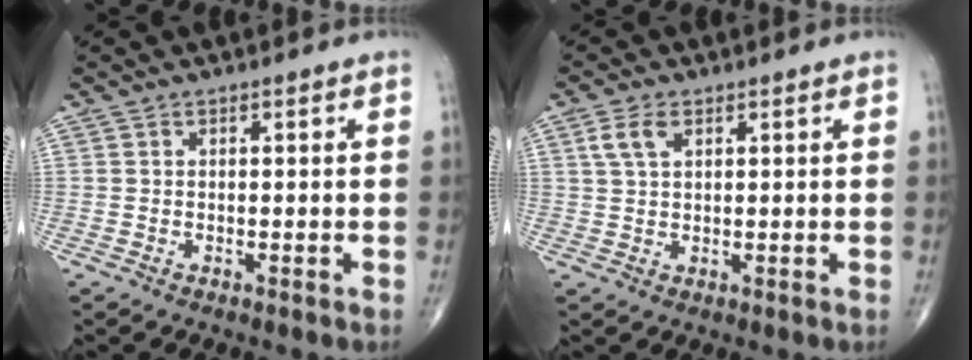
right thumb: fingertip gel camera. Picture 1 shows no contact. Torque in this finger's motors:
{"motor_torque": [0.03, 1.43, 0.67, 0.24, 0.01]}